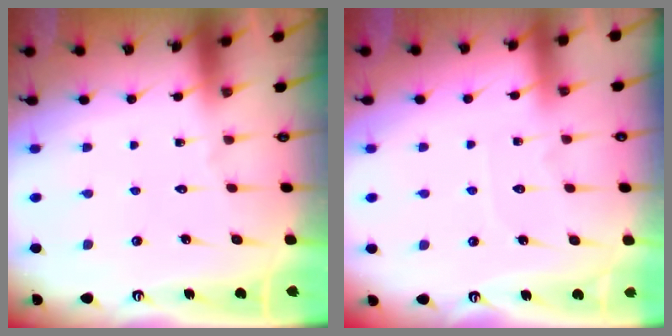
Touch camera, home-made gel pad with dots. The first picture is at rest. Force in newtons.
{"total": 3.0, "press": 3.0, "slide": 0.3}